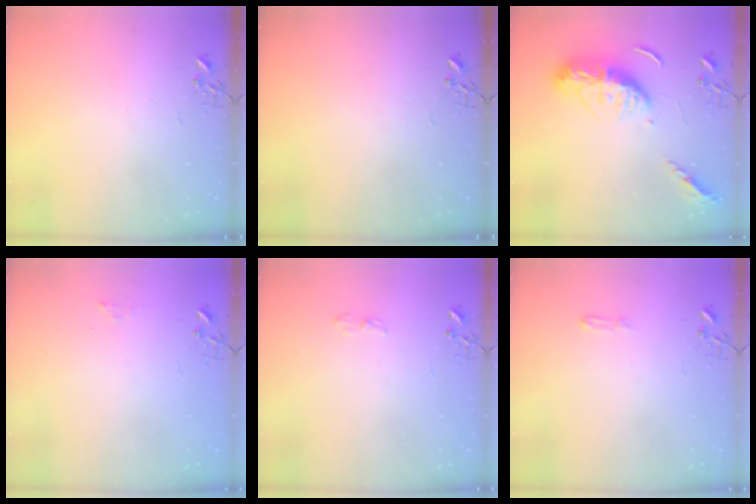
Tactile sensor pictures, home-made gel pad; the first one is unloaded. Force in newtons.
{"total": 0.0}
{"total": 15.4, "press": 15.3, "slide": 1.2}
{"total": 6.3, "press": 6.3, "slide": 0.7}
{"total": 4.4, "press": 4.3, "slide": 0.7}
{"total": 3.8, "press": 3.8, "slide": 0.5}